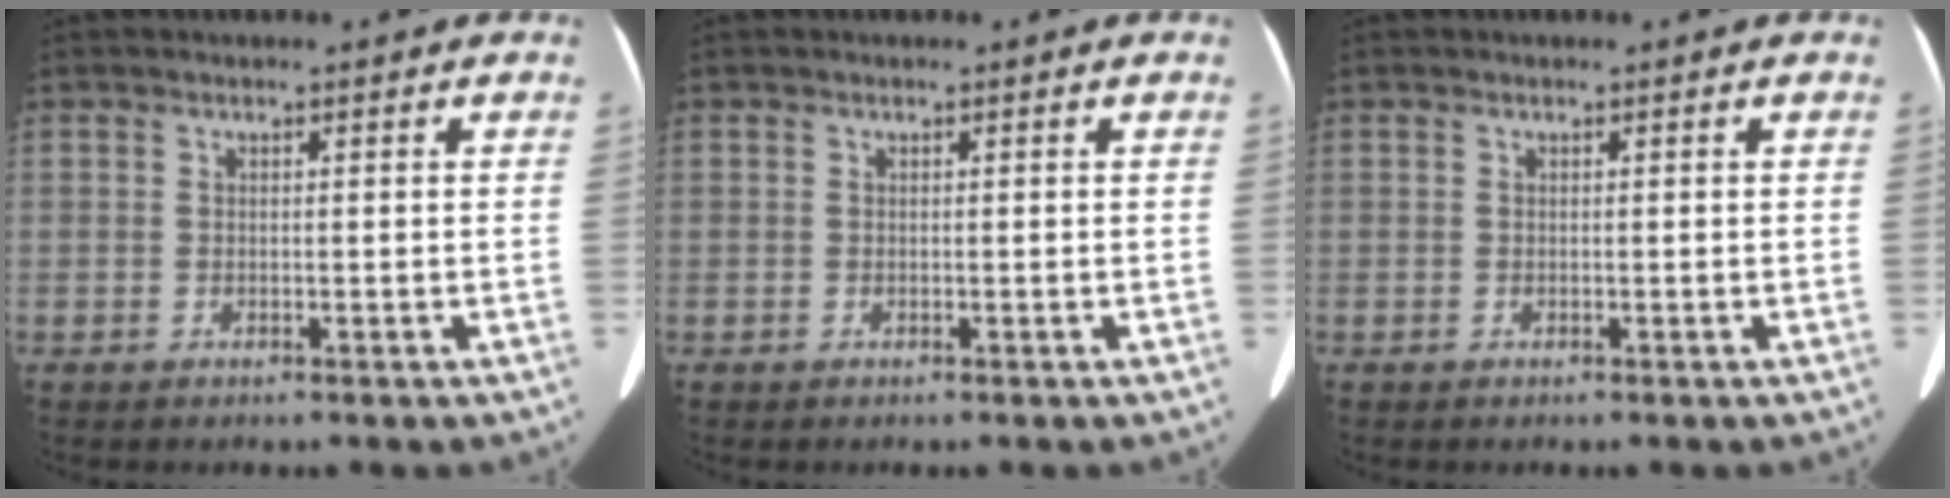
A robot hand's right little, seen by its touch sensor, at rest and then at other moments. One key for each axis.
{"total": 0.0}
{"total": 0.0}